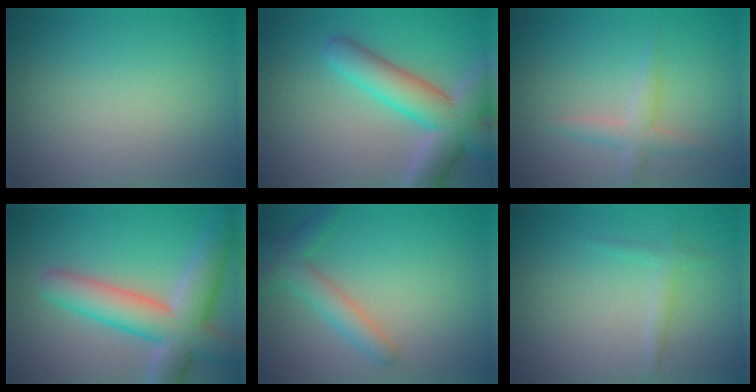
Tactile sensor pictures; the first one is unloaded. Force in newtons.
{"total": 7.1, "press": 7.1, "slide": 0.5}
{"total": 2.1, "press": 2.1, "slide": 0.1}
{"total": 8.1, "press": 8.1, "slide": 0.6}
{"total": 3.0, "press": 3.0, "slide": 0.2}
{"total": 1.2, "press": 1.2, "slide": 0.1}